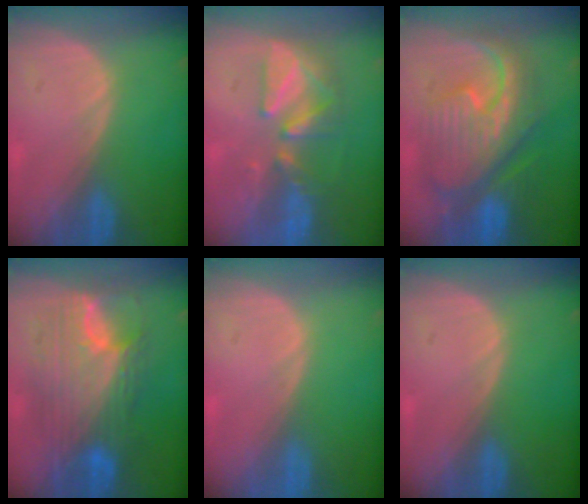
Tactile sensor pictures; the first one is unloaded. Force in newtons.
{"total": 7.7, "press": 7.3, "slide": 2.5}
{"total": 12.2, "press": 12.1, "slide": 1.2}
{"total": 11.6, "press": 11.6, "slide": 1.0}
{"total": 0.0}
{"total": 0.0}